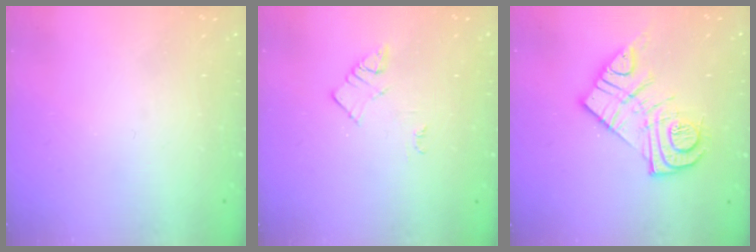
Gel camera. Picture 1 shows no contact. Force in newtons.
{"total": 3.0, "press": 3.0, "slide": 0.4}
{"total": 14.7, "press": 14.7, "slide": 1.3}